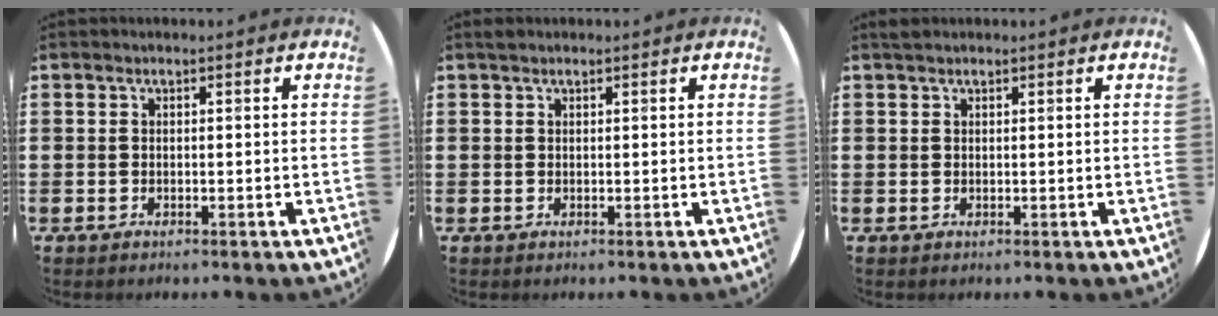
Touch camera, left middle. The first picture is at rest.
{"total": 0.7, "force": [0.6, 0.3, -0.1], "torque": [0.008, -0.001, 0.011]}
{"total": 1.0, "force": [0.9, 0.4, 0.0], "torque": [0.006, 0.001, 0.016]}